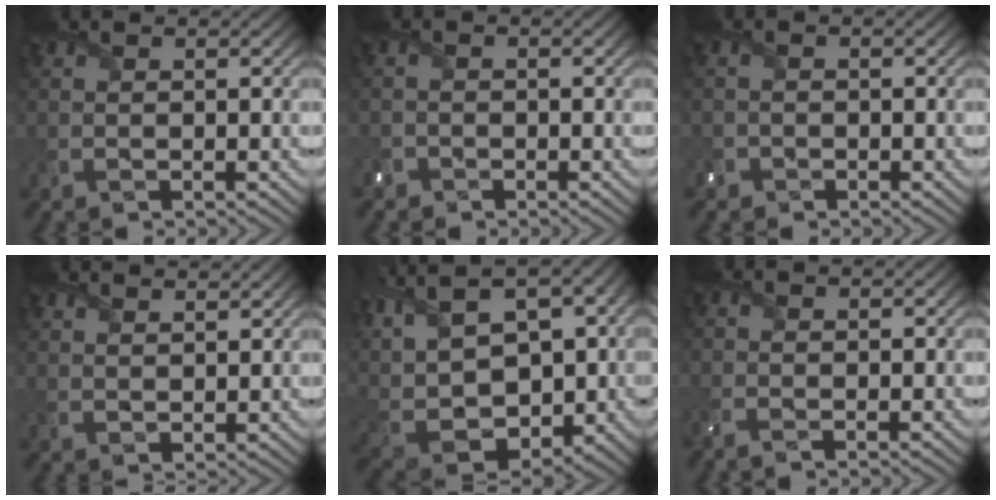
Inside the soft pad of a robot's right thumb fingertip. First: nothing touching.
{"total": 2.1, "force": [-1.6, 1.3, 0.0], "torque": [0.001, -0.003, -0.037]}
{"total": 2.0, "force": [-1.4, 1.4, 0.0], "torque": [0.003, -0.001, -0.032]}
{"total": 3.8, "force": [3.1, 1.2, 2.0], "torque": [-0.036, -0.004, 0.052]}
{"total": 16.3, "force": [4.2, 10.0, 12.2], "torque": [-0.282, 0.022, 0.109]}
{"total": 1.9, "force": [-1.0, 0.9, 1.4], "torque": [-0.040, -0.006, -0.024]}